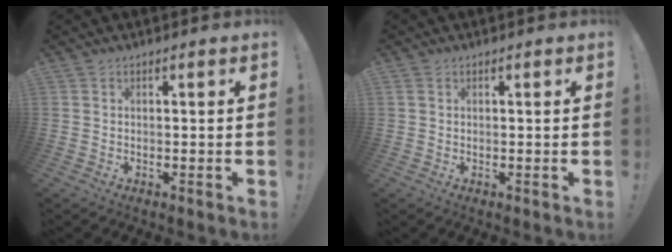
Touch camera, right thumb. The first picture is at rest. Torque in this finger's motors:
{"motor_torque": [0.01, -0.11, -0.15, 0.19, 0.08]}